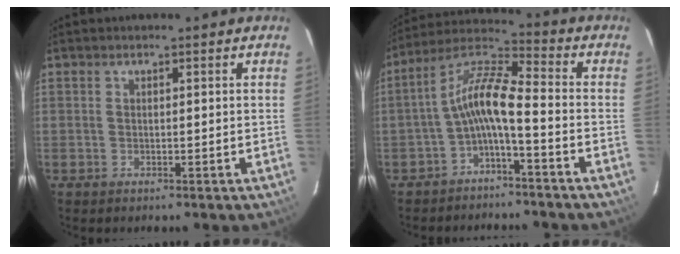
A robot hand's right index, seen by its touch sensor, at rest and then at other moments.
{"total": 8.6, "force": [-3.3, 1.6, 7.7], "torque": [-0.178, 0.022, -0.067]}